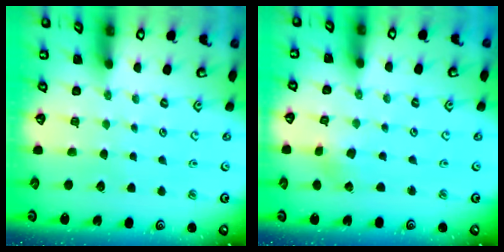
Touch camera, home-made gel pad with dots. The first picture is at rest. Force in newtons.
{"total": 0.9, "press": 0.9, "slide": 0.2}